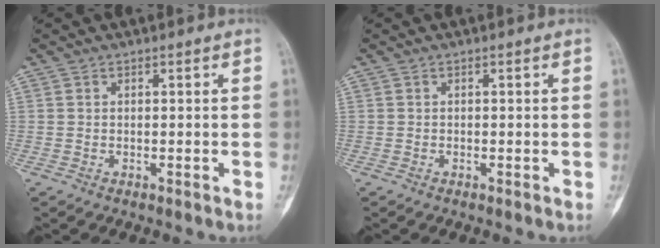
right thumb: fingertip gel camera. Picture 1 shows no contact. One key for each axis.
{"total": 0.0}